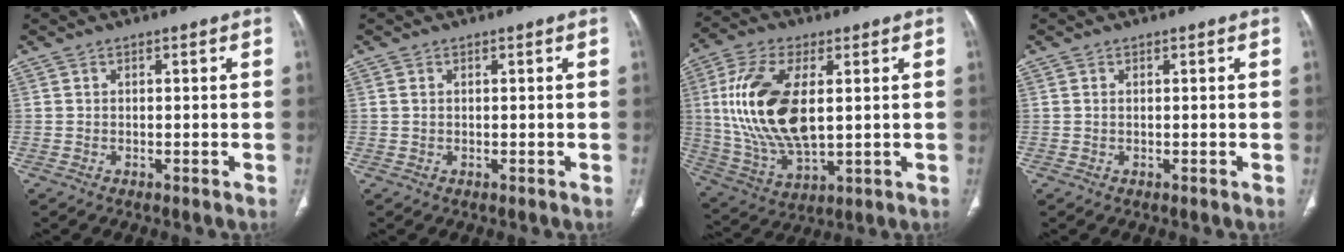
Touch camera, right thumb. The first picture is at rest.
{"total": 0.6, "force": [0.1, 0.4, 0.4], "torque": [-0.012, 0.002, 0.003]}
{"total": 18.8, "force": [2.6, 9.2, 16.2], "torque": [-0.334, -0.012, 0.057]}
{"total": 0.0}